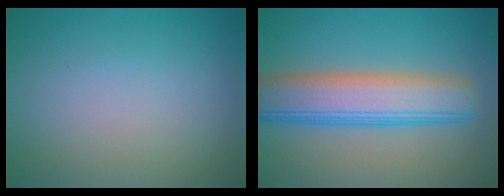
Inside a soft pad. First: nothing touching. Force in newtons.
{"total": 7.6, "press": 7.6, "slide": 0.2}